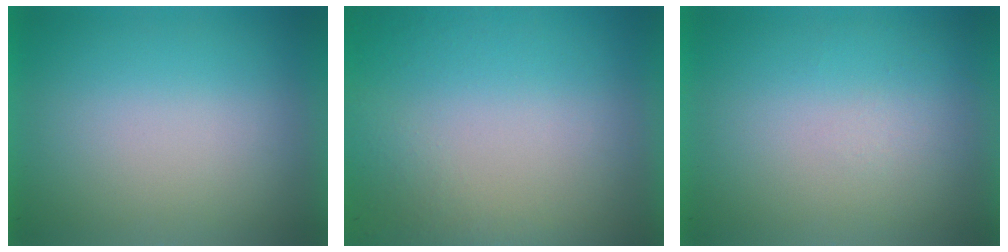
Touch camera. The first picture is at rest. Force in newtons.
{"total": 8.2}
{"total": 1.0}